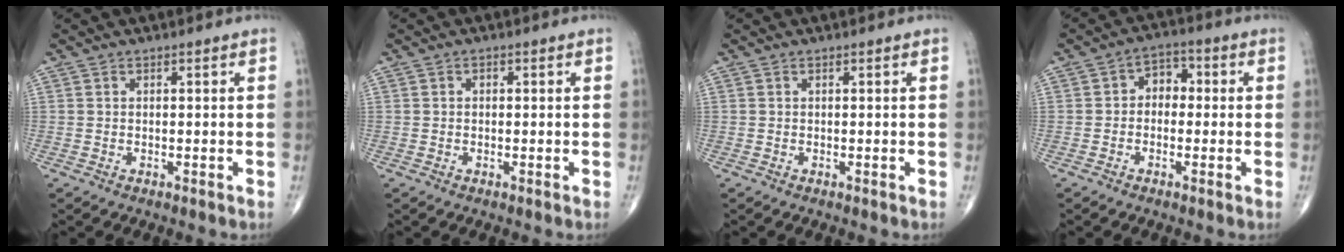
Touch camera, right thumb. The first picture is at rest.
{"total": 0.6, "force": [0.0, 0.5, 0.3], "torque": [0.002, 0.000, -0.002]}
{"total": 0.0}
{"total": 4.7, "force": [-0.2, 3.7, 3.0], "torque": [-0.013, 0.019, -0.017]}